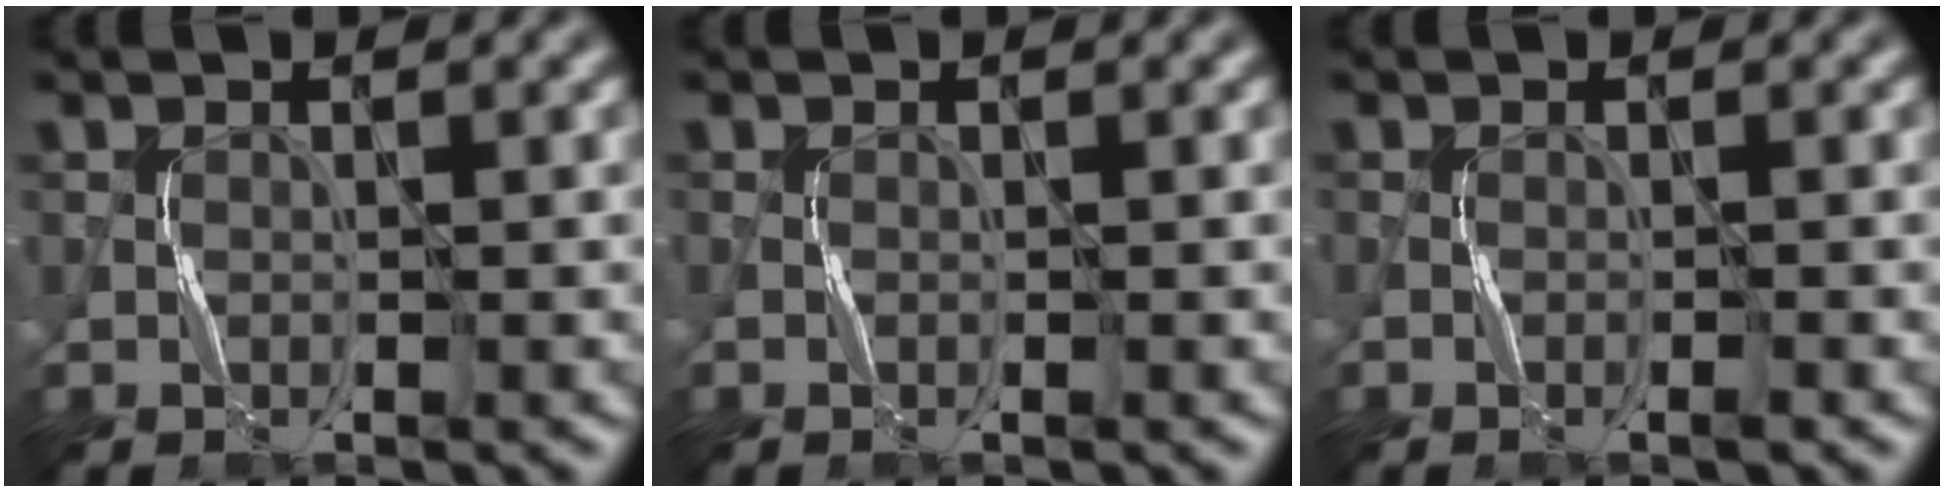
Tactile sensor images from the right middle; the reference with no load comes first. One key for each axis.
{"total": 0.0}
{"total": 0.7, "fx": -0.5, "fy": 0.1, "fz": 0.6, "tx": -0.012, "ty": 0.001, "tz": -0.009}